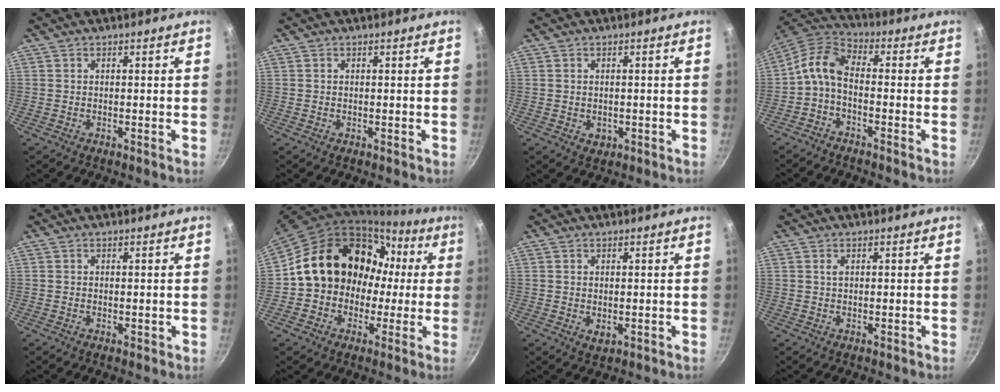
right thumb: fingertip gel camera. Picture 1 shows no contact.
{"total": 0.0}
{"total": 2.0, "force": [-0.3, 1.7, 1.2], "torque": [-0.016, -0.001, 0.000]}
{"total": 7.5, "force": [-1.9, 4.2, 6.0], "torque": [-0.132, 0.041, -0.049]}
{"total": 0.6, "force": [0.1, 0.4, 0.3], "torque": [-0.002, 0.001, 0.002]}
{"total": 18.7, "force": [0.9, 15.5, 10.3], "torque": [-0.136, 0.068, 0.015]}
{"total": 1.8, "force": [0.2, 1.2, 1.3], "torque": [-0.021, -0.005, 0.005]}
{"total": 0.9, "force": [0.4, 0.5, 0.7], "torque": [-0.012, 0.001, 0.006]}